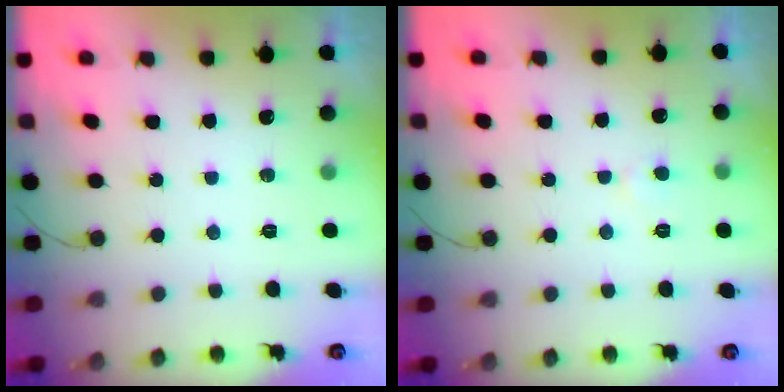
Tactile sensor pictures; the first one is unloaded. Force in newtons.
{"total": 3.1, "press": 3.1, "slide": 0.3}